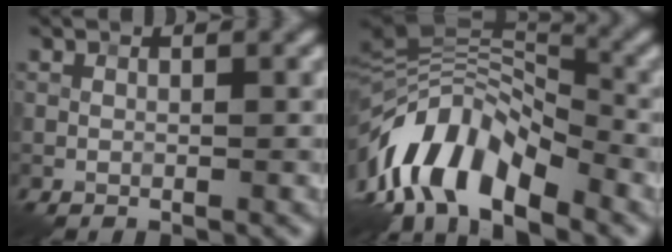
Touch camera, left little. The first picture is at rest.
{"total": 12.0, "force": [-5.3, 5.6, 9.2], "torque": [-0.162, 0.012, -0.107]}